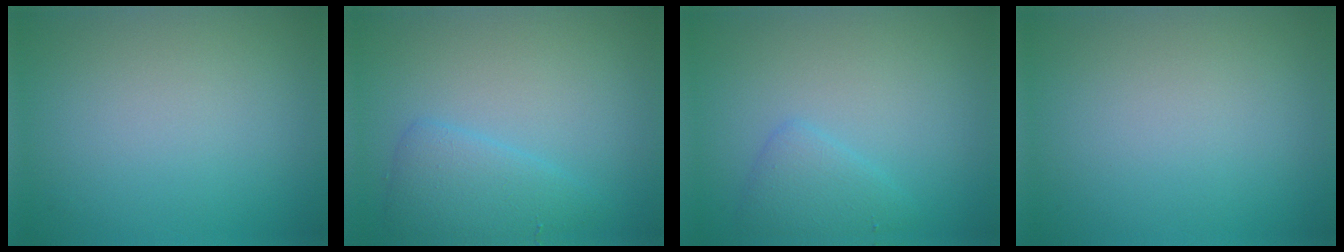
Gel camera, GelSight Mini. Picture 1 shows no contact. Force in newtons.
{"total": 2.9, "press": 2.9, "slide": 0.1}
{"total": 2.0, "press": 2.0, "slide": 0.1}
{"total": 0.0}